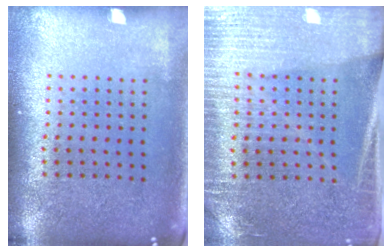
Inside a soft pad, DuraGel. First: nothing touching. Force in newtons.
{"total": 3.1, "press": 2.9, "slide": 1.2}